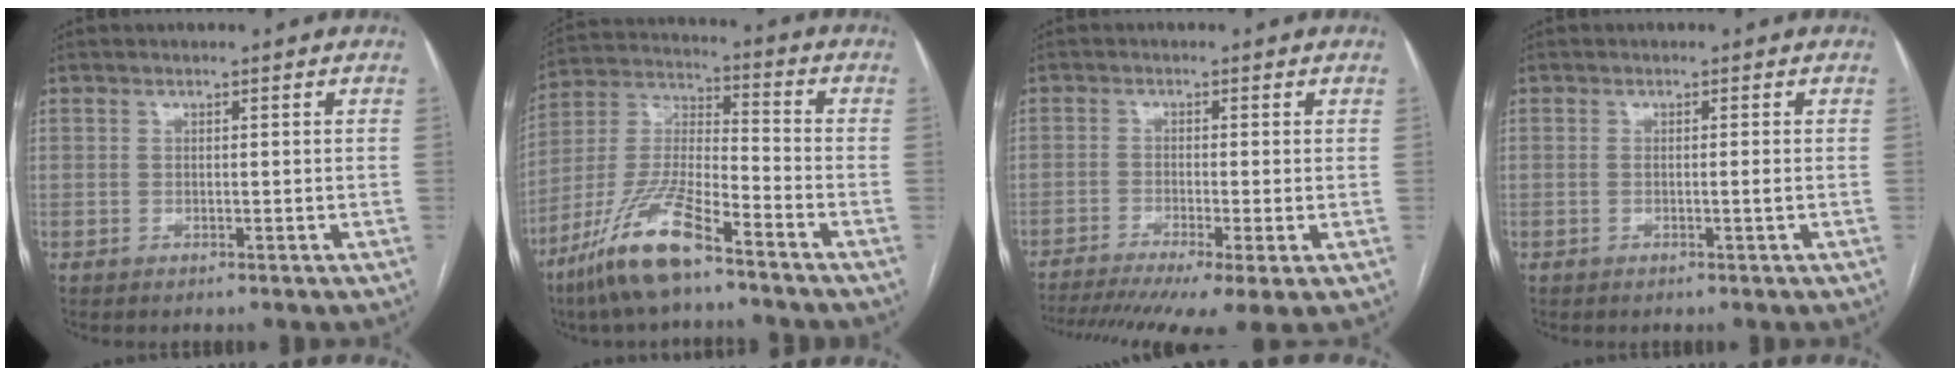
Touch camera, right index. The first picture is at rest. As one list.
[{"total": 14.1, "force": [-9.4, 2.4, 10.1], "torque": [-0.219, -0.018, -0.181]}, {"total": 13.8, "force": [-9.5, 1.6, 9.9], "torque": [-0.165, -0.022, -0.148]}, {"total": 0.8, "force": [-0.2, -0.2, 0.7], "torque": [-0.014, 0.000, -0.003]}]